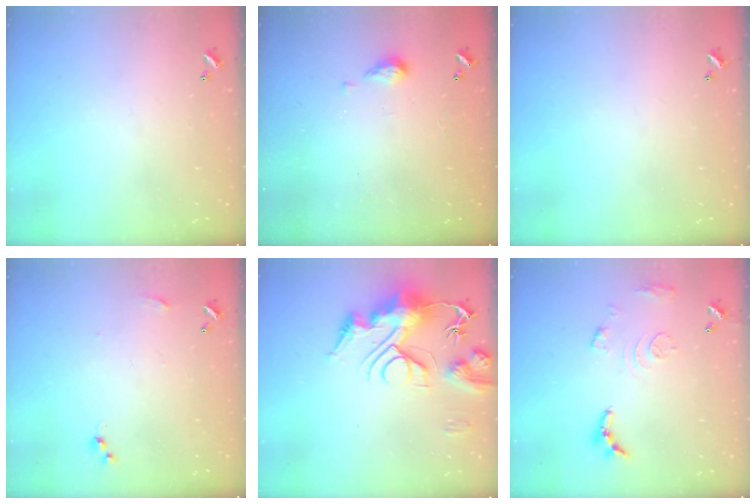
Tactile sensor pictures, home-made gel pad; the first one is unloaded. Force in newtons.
{"total": 4.6, "press": 4.5, "slide": 0.7}
{"total": 0.0}
{"total": 4.5, "press": 4.5, "slide": 0.5}
{"total": 15.0, "press": 14.9, "slide": 1.9}
{"total": 11.0, "press": 10.9, "slide": 0.9}